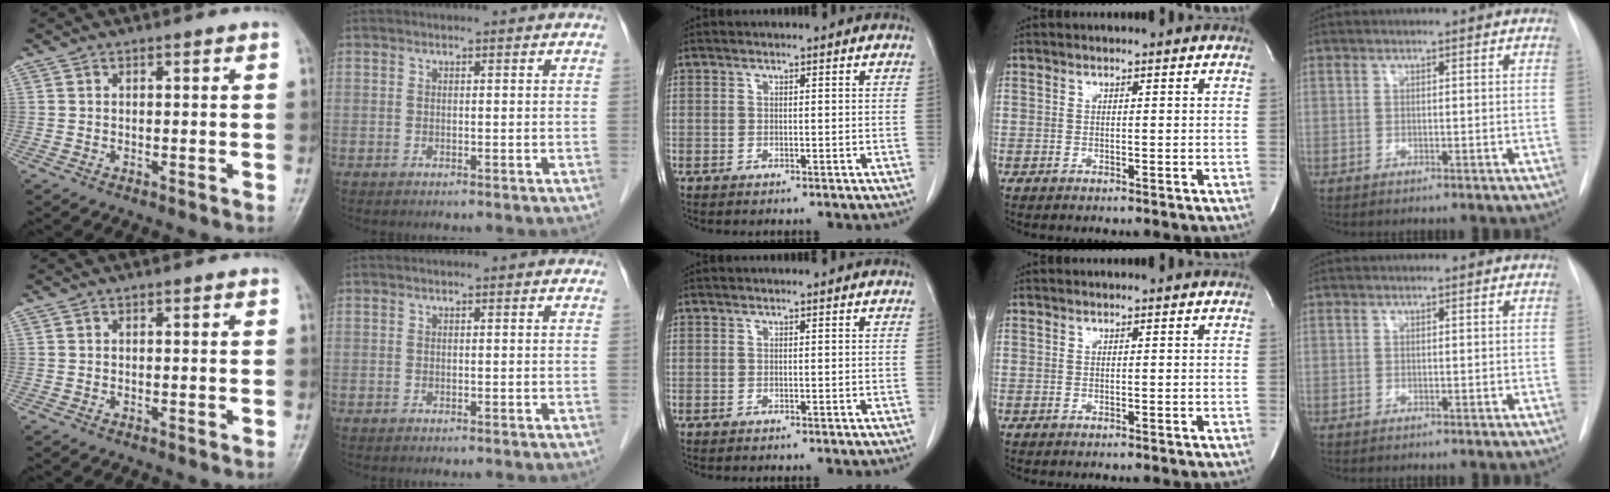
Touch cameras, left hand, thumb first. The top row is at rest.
{}